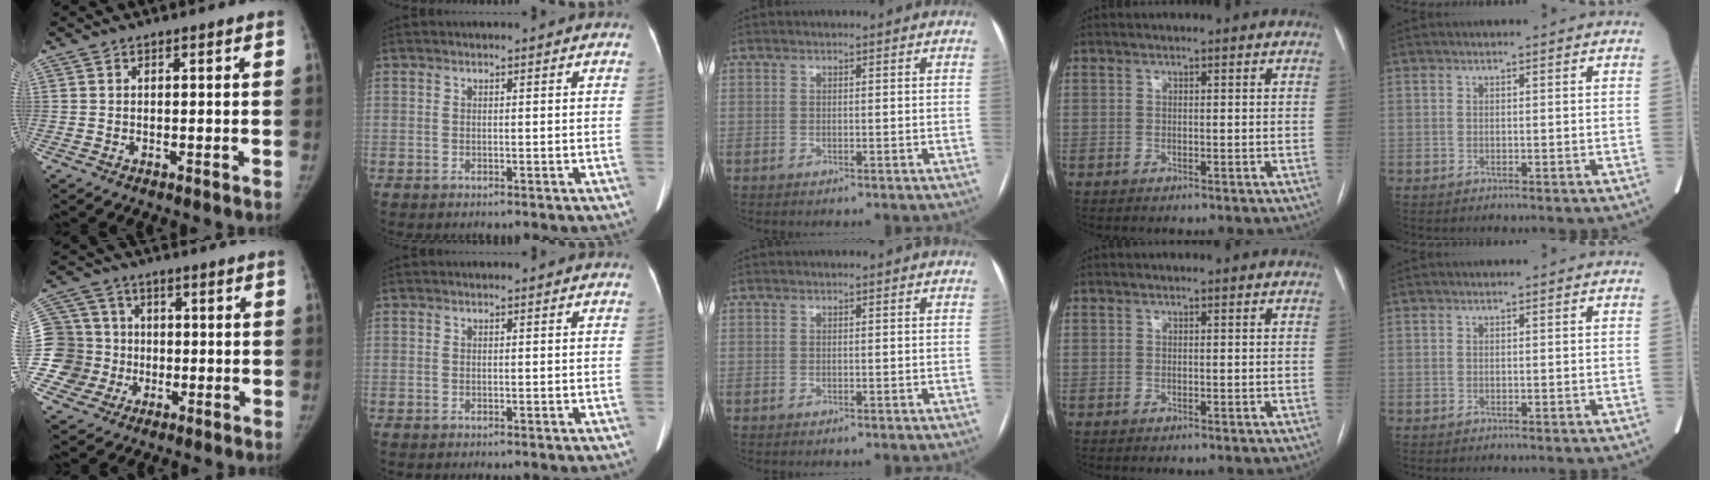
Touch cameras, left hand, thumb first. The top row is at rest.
{"thumb": {"total": 12.5, "force": [-1.3, 12.3, 2.0], "torque": [-0.019, 0.035, -0.017]}}